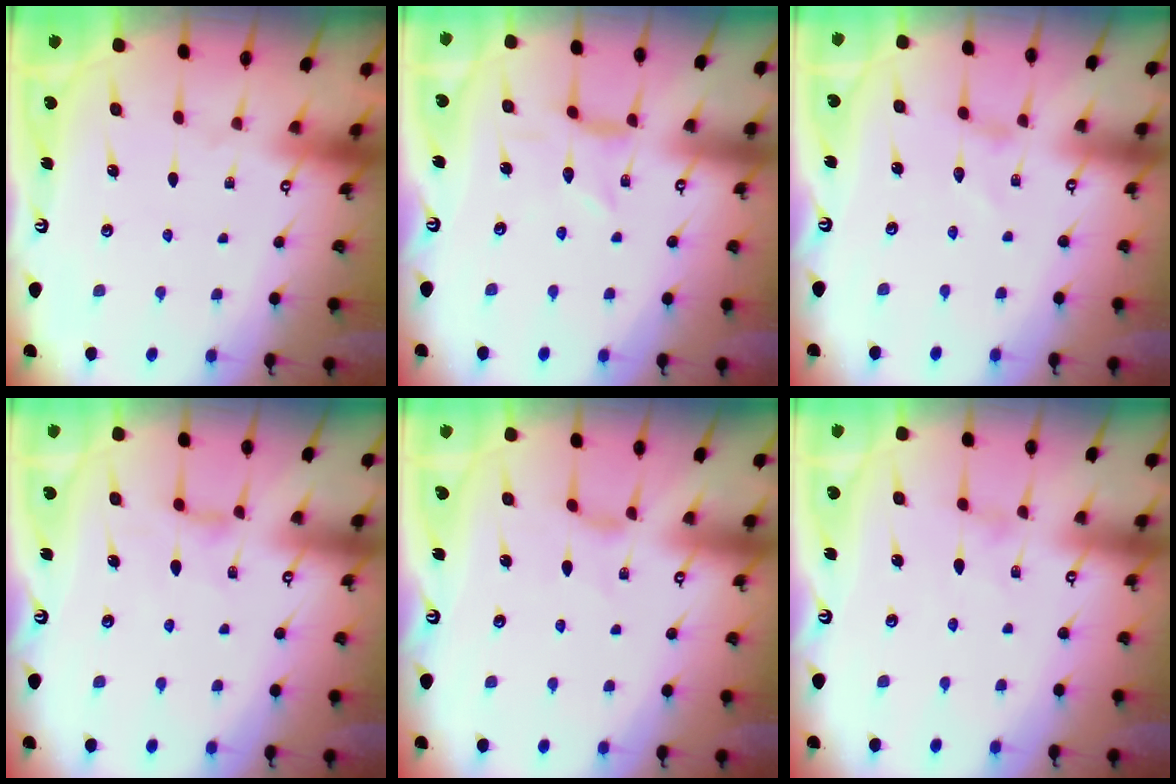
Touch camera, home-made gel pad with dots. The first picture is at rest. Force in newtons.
{"total": 0.9, "press": 0.8, "slide": 0.1}
{"total": 0.0}
{"total": 3.4, "press": 3.4, "slide": 0.5}
{"total": 0.0}
{"total": 0.0}